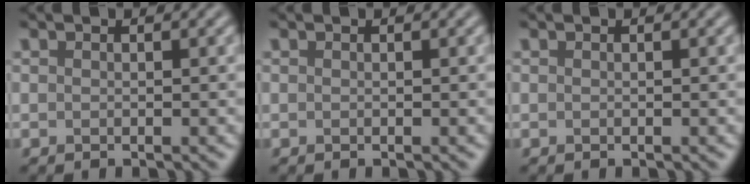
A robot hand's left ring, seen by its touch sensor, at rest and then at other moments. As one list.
[{"total": 0.0}, {"total": 0.0}]